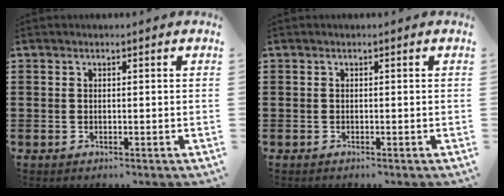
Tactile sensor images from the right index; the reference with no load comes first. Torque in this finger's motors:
{"motor_torque": [-0.05, -0.07, 0.00, -0.01]}